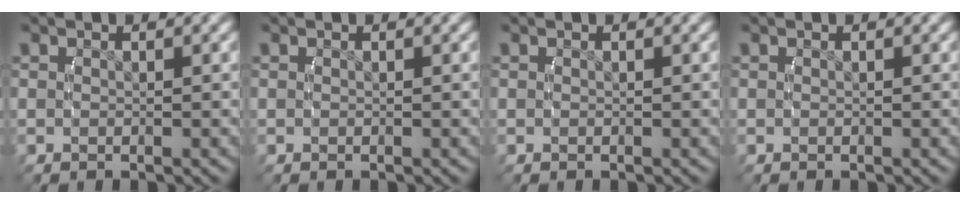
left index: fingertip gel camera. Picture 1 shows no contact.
{"total": 0.0}
{"total": 0.0}
{"total": 0.0}